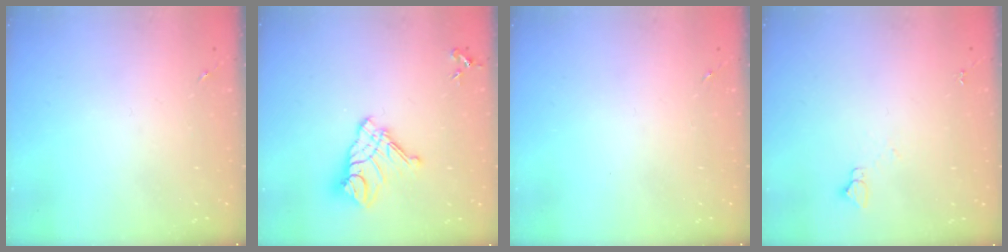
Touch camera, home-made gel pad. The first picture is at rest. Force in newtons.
{"total": 14.1, "press": 14.1, "slide": 1.5}
{"total": 0.0}
{"total": 3.1, "press": 3.1, "slide": 0.3}